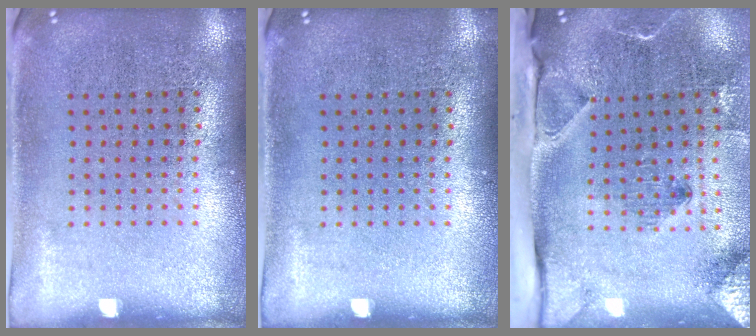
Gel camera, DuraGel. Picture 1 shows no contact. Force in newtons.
{"total": 0.0}
{"total": 3.4, "press": 2.4, "slide": 2.4}